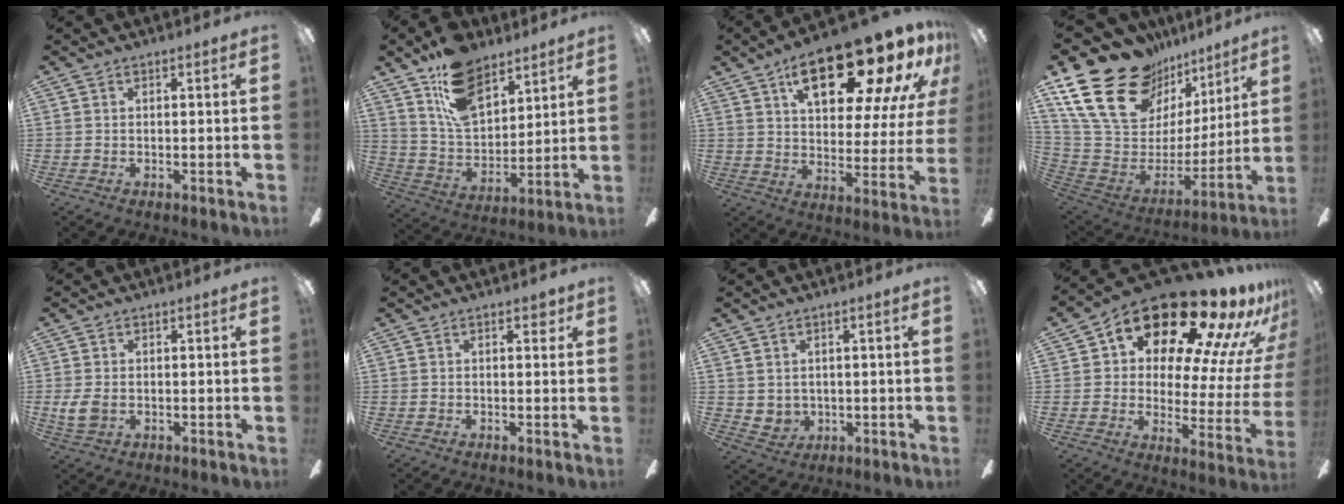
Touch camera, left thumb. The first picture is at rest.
{"total": 15.9, "force": [10.6, 9.1, 7.7], "torque": [-0.144, -0.046, 0.200]}
{"total": 23.4, "force": [15.4, 8.4, 15.5], "torque": [-0.219, -0.096, 0.248]}
{"total": 24.4, "force": [16.1, 13.8, 12.0], "torque": [-0.209, -0.096, 0.311]}
{"total": 4.6, "force": [-0.4, 3.4, 3.2], "torque": [-0.082, 0.000, -0.011]}
{"total": 1.9, "force": [1.1, 1.1, 1.1], "torque": [-0.008, -0.002, 0.015]}
{"total": 3.3, "force": [1.9, 2.6, 0.5], "torque": [-0.019, -0.007, 0.038]}
{"total": 22.0, "force": [16.7, 8.0, 11.9], "torque": [-0.178, -0.124, 0.276]}